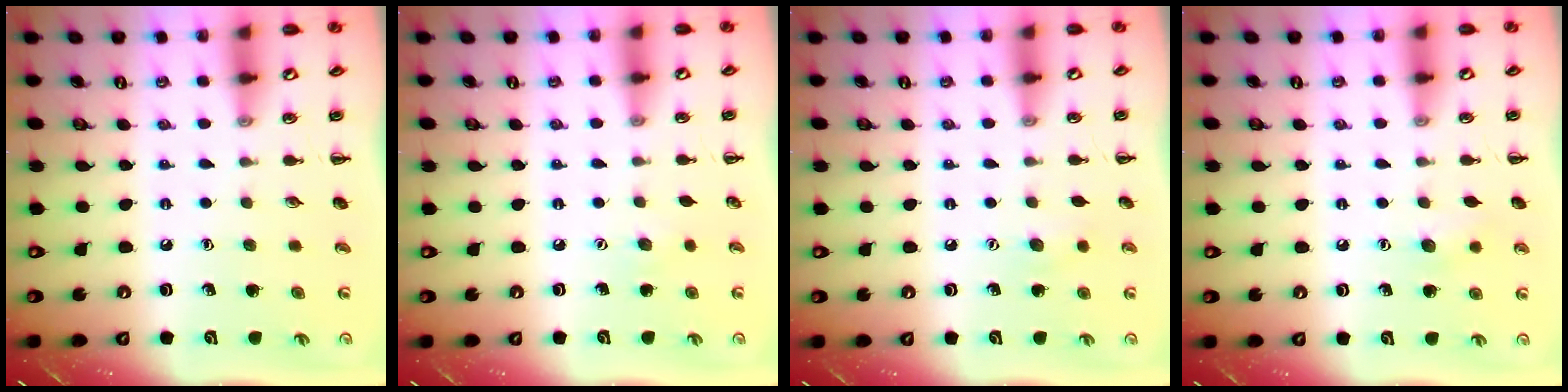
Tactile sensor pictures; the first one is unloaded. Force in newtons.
{"total": 3.7, "press": 3.6, "slide": 0.9}
{"total": 5.4, "press": 5.3, "slide": 0.9}
{"total": 5.4, "press": 5.3, "slide": 1.3}